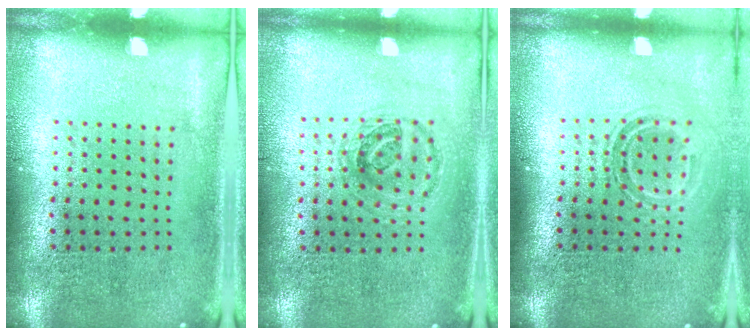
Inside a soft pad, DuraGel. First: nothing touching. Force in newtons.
{"total": 0.9, "press": 0.9, "slide": 0.1}
{"total": 1.5, "press": 1.0, "slide": 1.1}